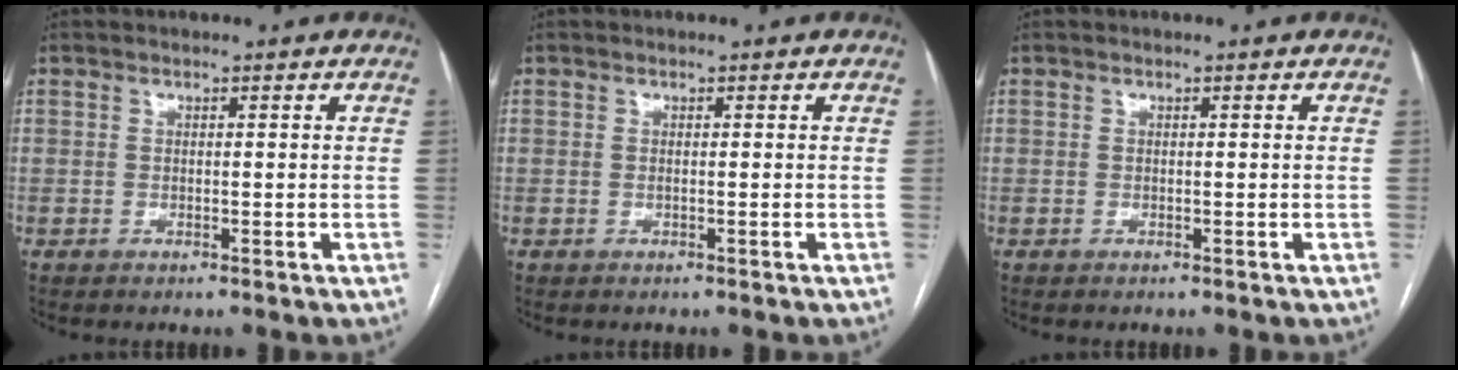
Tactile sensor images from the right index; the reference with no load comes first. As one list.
[{"total": 0.0}, {"total": 0.0}]